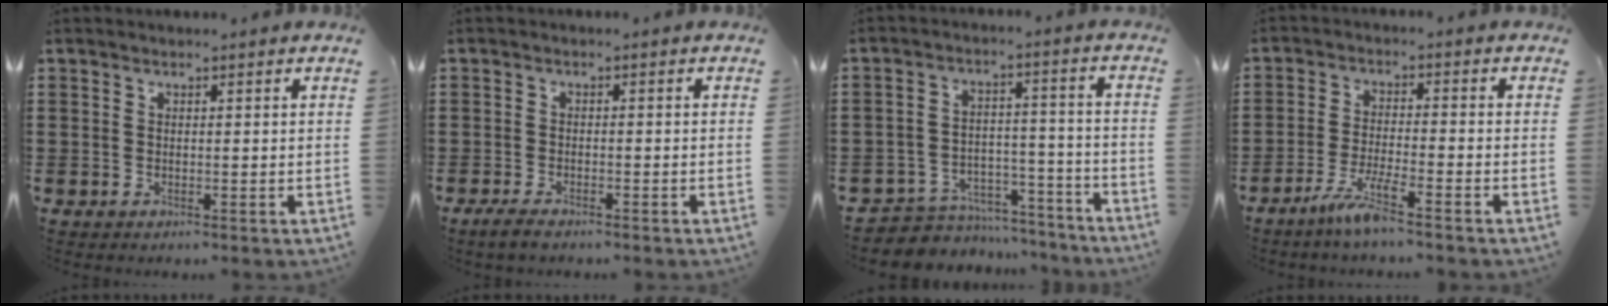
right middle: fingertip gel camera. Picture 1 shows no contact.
{"total": 1.6, "force": [-1.2, 0.3, 0.9], "torque": [-0.025, -0.001, -0.027]}
{"total": 5.5, "force": [-5.3, 1.6, 0.3], "torque": [-0.006, 0.020, -0.109]}
{"total": 5.1, "force": [-3.7, 0.0, 3.4], "torque": [-0.076, -0.010, -0.072]}